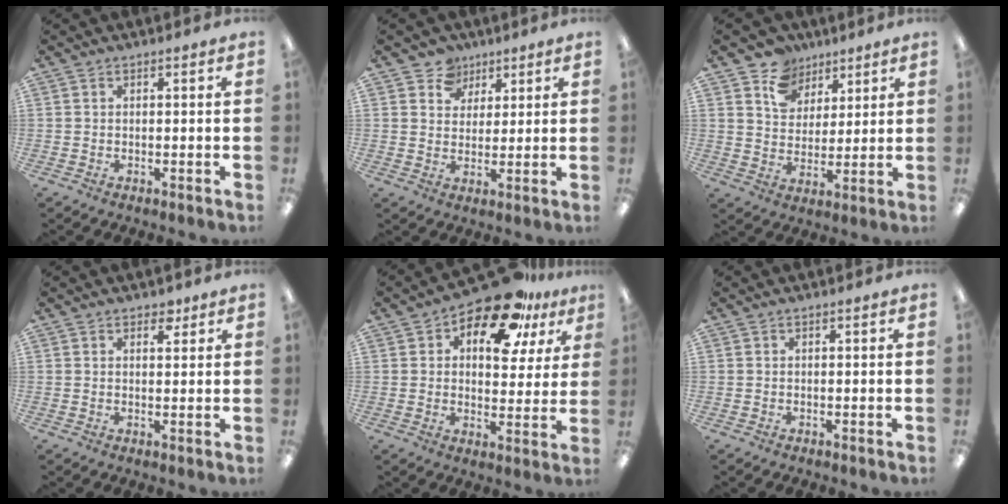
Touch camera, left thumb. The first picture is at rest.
{"total": 6.7, "force": [4.2, 5.2, 0.8], "torque": [-0.019, -0.018, 0.077]}
{"total": 9.8, "force": [6.4, 7.1, 1.8], "torque": [-0.042, -0.039, 0.123]}
{"total": 2.6, "force": [2.0, 1.4, 1.0], "torque": [0.003, -0.008, 0.031]}
{"total": 15.6, "force": [10.5, 7.2, 9.1], "torque": [-0.128, -0.057, 0.178]}
{"total": 0.0}